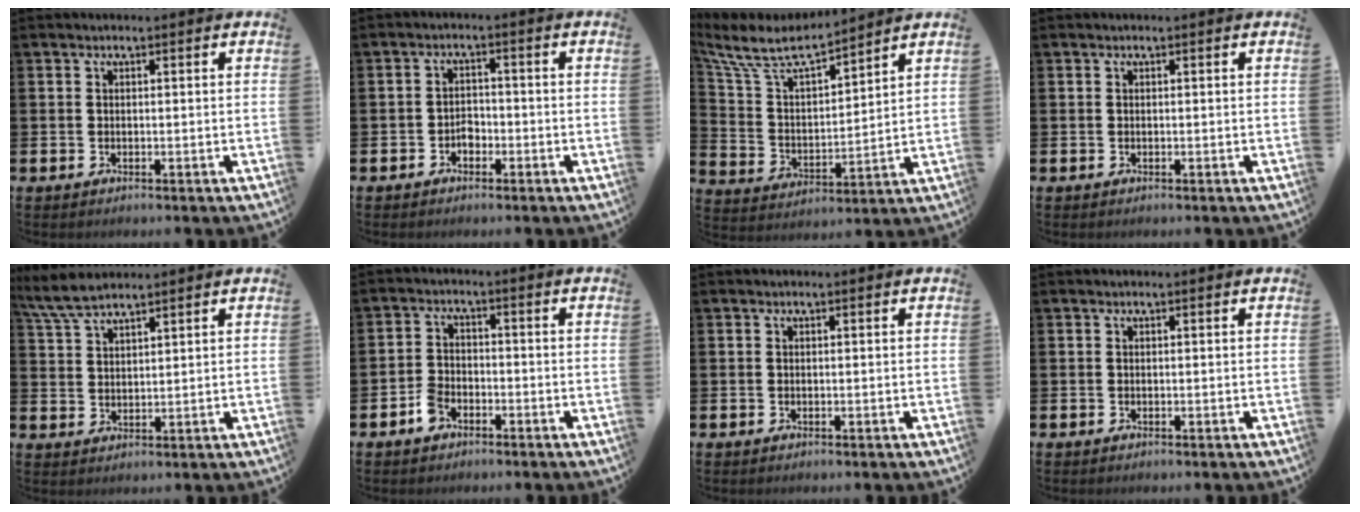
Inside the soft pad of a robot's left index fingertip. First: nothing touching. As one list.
[{"total": 2.0, "force": [-1.3, 1.3, 0.7], "torque": [-0.014, 0.003, -0.029]}, {"total": 7.7, "force": [7.0, 1.8, 2.9], "torque": [-0.095, -0.047, 0.120]}, {"total": 0.0}, {"total": 5.3, "force": [4.9, 0.8, 1.9], "torque": [-0.056, -0.013, 0.091]}, {"total": 3.0, "force": [-2.2, 1.7, 1.2], "torque": [-0.028, 0.010, -0.042]}, {"total": 0.0}, {"total": 0.0}]